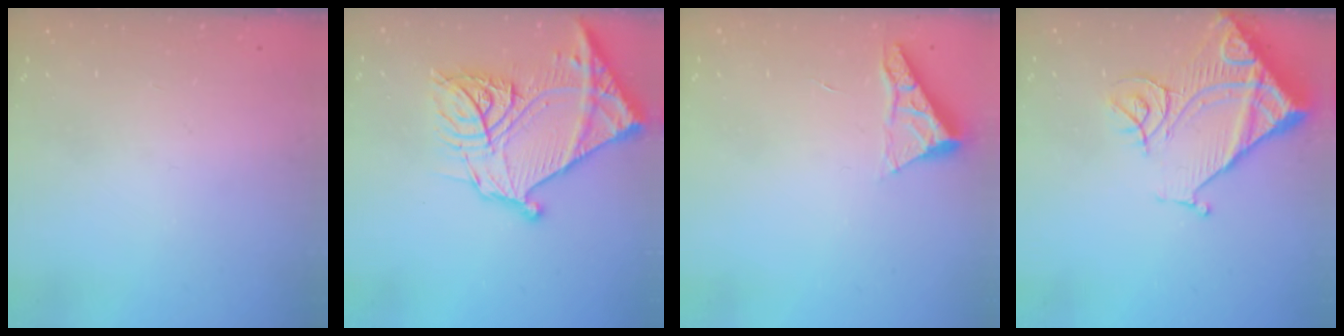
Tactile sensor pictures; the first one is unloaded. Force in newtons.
{"total": 25.3, "press": 25.1, "slide": 2.8}
{"total": 5.3, "press": 5.3, "slide": 0.5}
{"total": 17.1, "press": 17.0, "slide": 1.8}